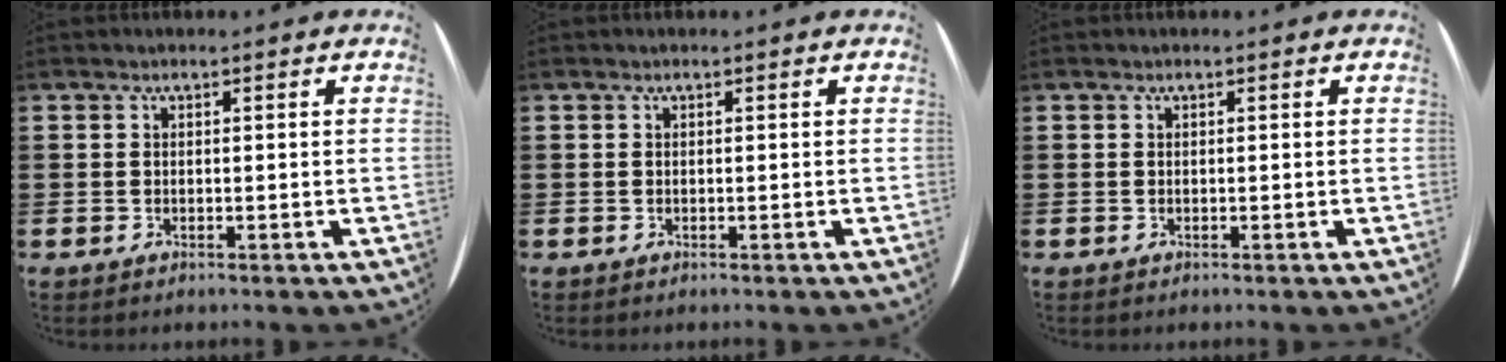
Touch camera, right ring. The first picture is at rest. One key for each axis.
{"total": 0.0}
{"total": 0.0}